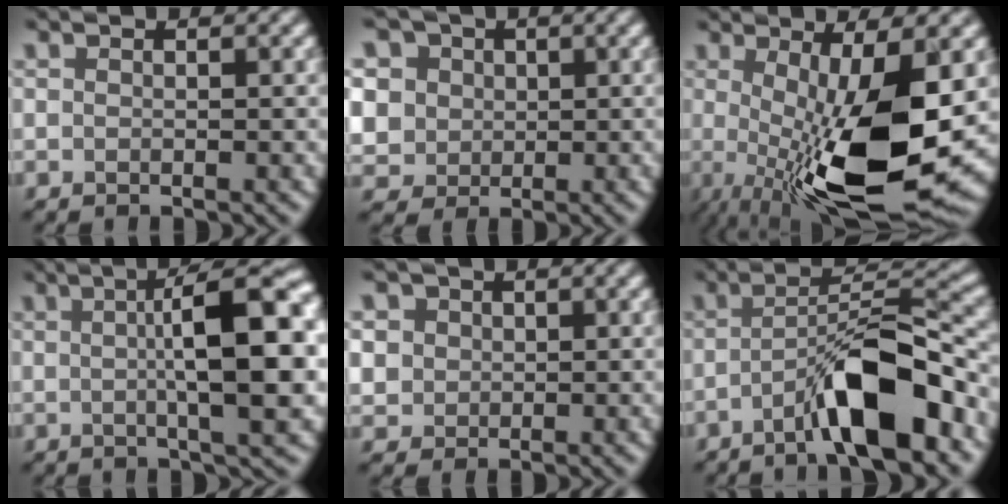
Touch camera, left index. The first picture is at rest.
{"total": 8.8, "force": [3.6, 7.1, 3.6], "torque": [-0.087, 0.020, 0.044]}
{"total": 13.3, "force": [-1.4, 4.2, 12.6], "torque": [-0.213, -0.028, -0.019]}
{"total": 10.8, "force": [1.1, 2.7, 10.4], "torque": [-0.130, 0.011, 0.013]}
{"total": 4.1, "force": [1.6, 3.5, 1.5], "torque": [-0.041, 0.014, 0.022]}
{"total": 8.0, "force": [-3.5, 1.7, 7.0], "torque": [-0.108, 0.019, -0.060]}